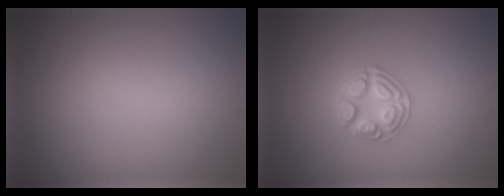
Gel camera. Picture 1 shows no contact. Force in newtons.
{"total": 2.5, "press": 2.5, "slide": 0.4}